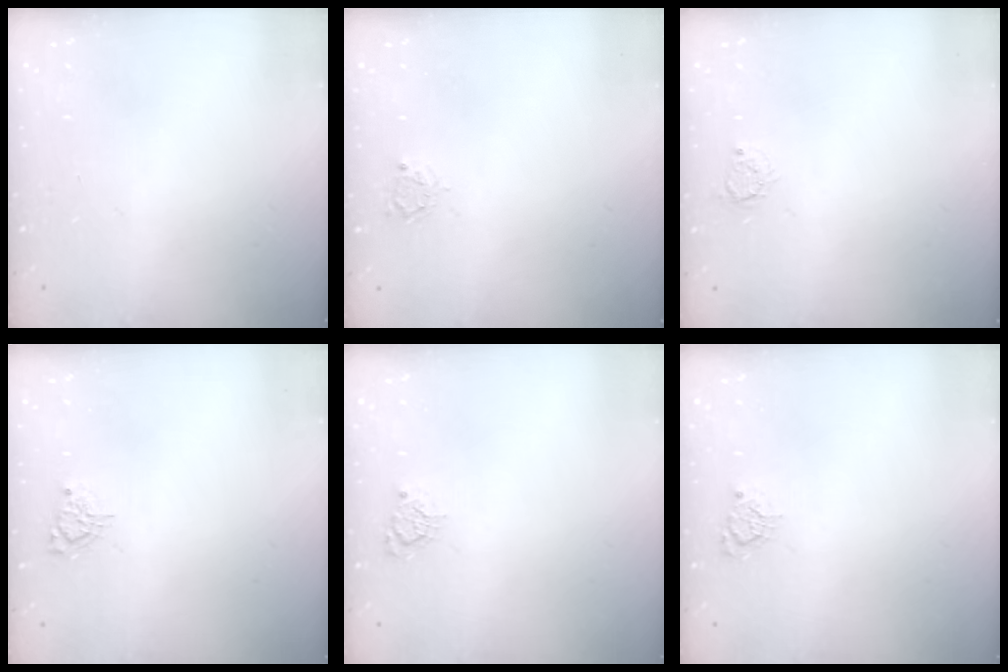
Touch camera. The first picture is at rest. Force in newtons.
{"total": 2.9, "press": 2.9, "slide": 0.3}
{"total": 3.5, "press": 3.5, "slide": 0.3}
{"total": 3.8, "press": 3.8, "slide": 0.5}
{"total": 3.3, "press": 3.3, "slide": 0.4}
{"total": 3.3, "press": 3.3, "slide": 0.4}